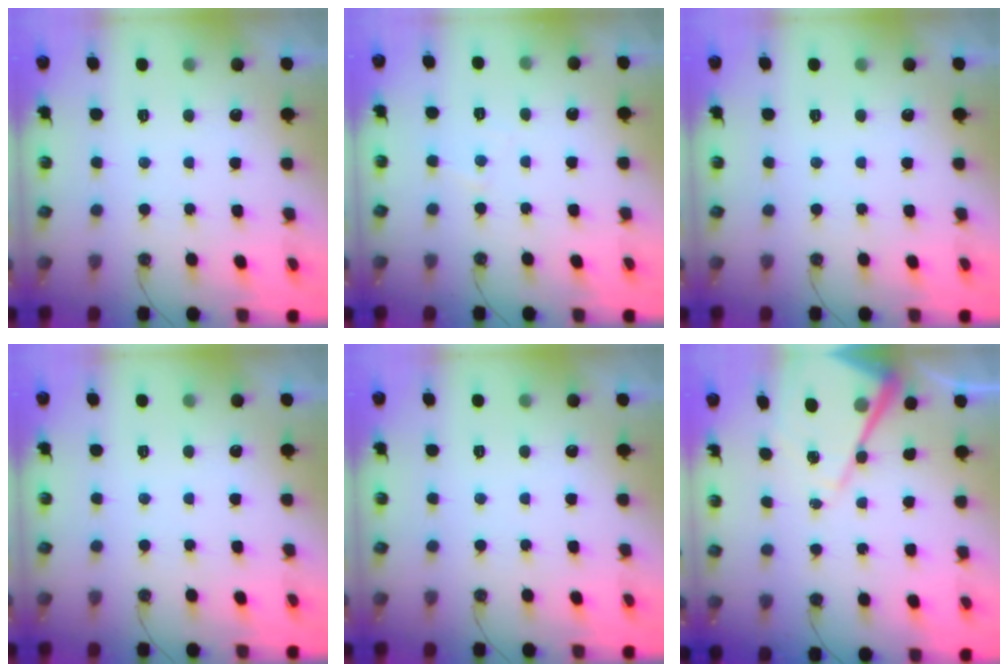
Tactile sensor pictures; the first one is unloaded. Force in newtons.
{"total": 4.1, "press": 4.0, "slide": 0.8}
{"total": 0.0}
{"total": 0.0}
{"total": 0.0}
{"total": 13.2, "press": 13.2, "slide": 1.1}